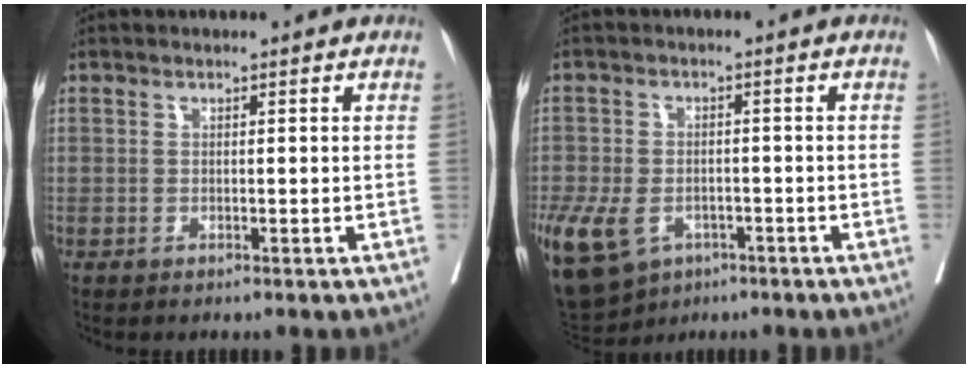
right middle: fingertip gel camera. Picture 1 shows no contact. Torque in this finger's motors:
{"motor_torque": [0.24, -0.25, 0.78, 0.21]}